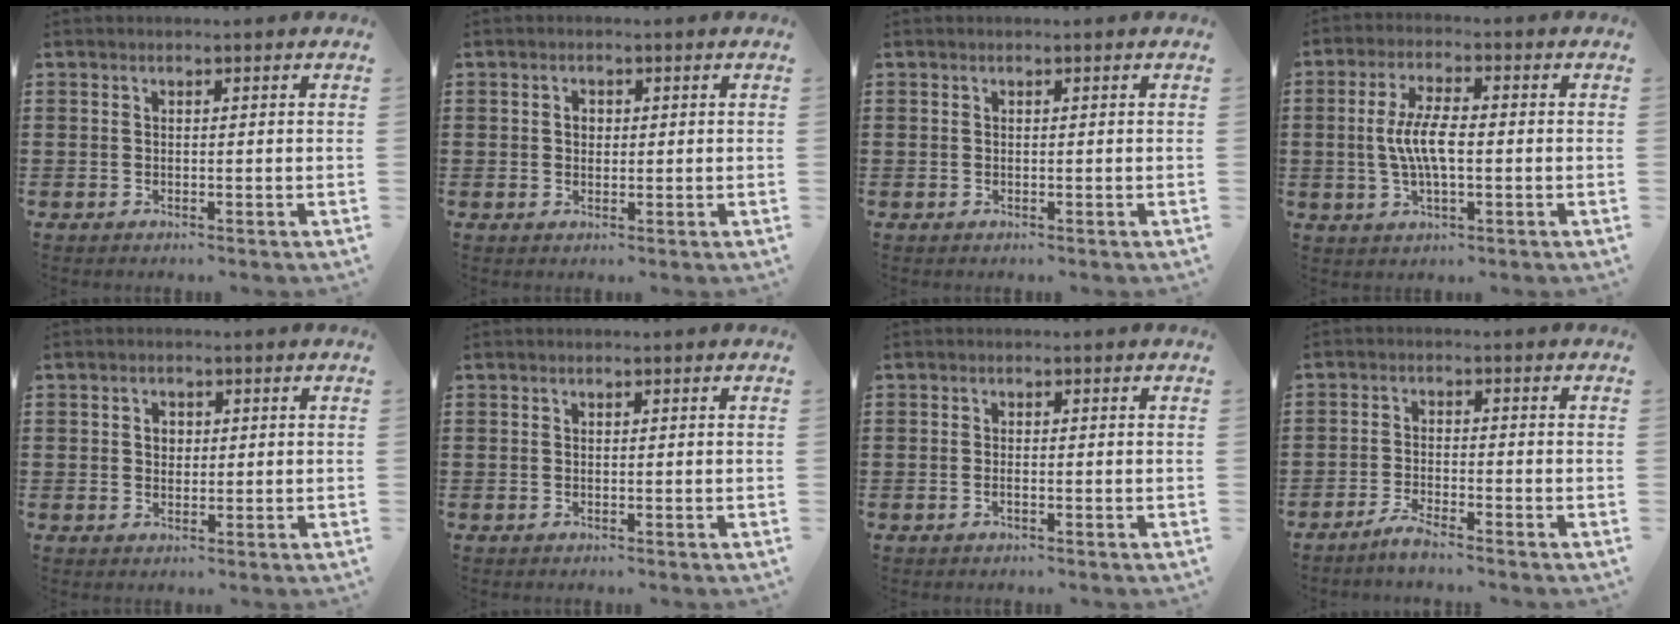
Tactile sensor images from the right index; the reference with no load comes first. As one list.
[{"total": 1.3, "force": [0.2, 1.1, 0.8], "torque": [-0.016, 0.007, 0.003]}, {"total": 0.0}, {"total": 6.8, "force": [-0.4, 2.2, 6.4], "torque": [-0.141, -0.005, -0.016]}, {"total": 1.7, "force": [0.3, 1.4, 1.0], "torque": [-0.022, 0.009, 0.004]}, {"total": 0.0}, {"total": 0.6, "force": [-0.3, 0.1, 0.5], "torque": [-0.010, -0.004, -0.005]}, {"total": 2.7, "force": [-2.6, 0.0, 0.9], "torque": [-0.024, 0.003, -0.053]}]